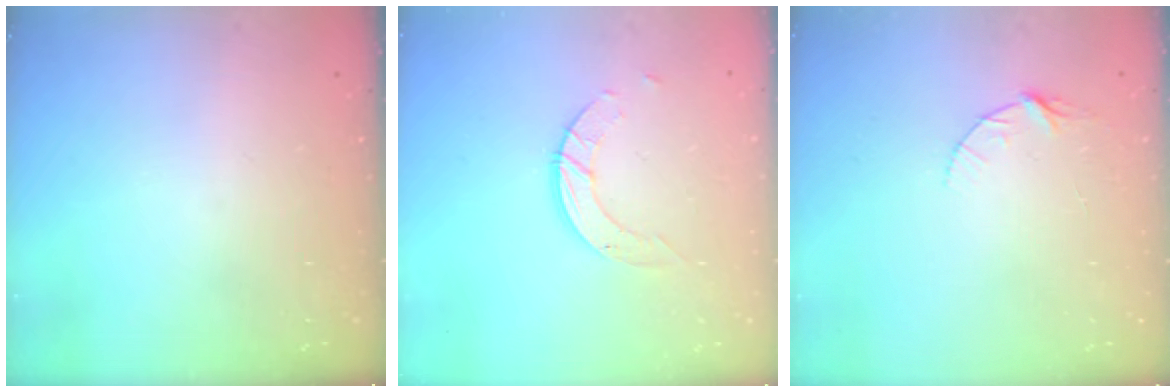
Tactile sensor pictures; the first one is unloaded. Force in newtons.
{"total": 5.9, "press": 5.9, "slide": 0.5}
{"total": 4.3, "press": 4.3, "slide": 0.5}